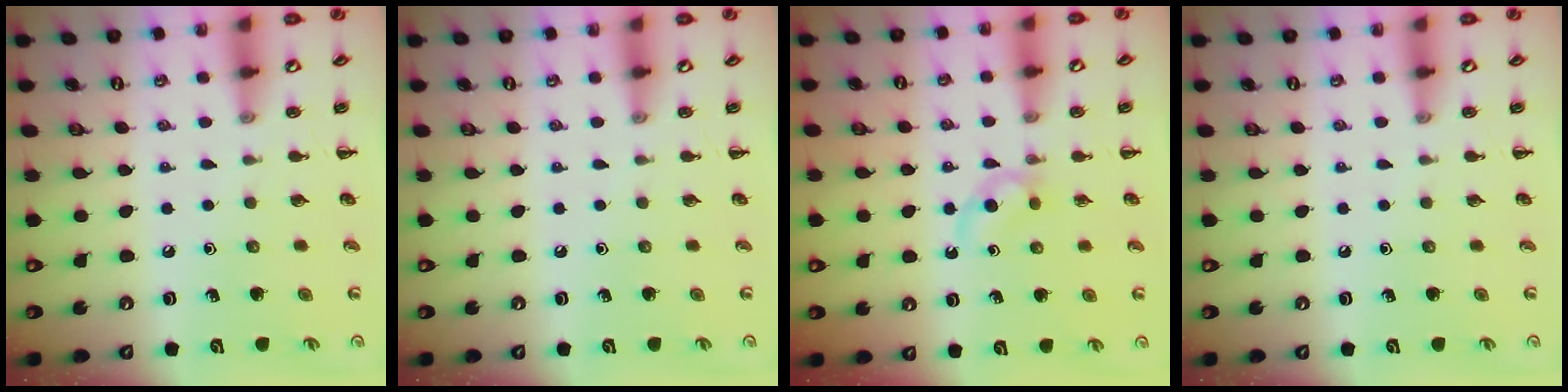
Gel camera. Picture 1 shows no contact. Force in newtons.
{"total": 0.0}
{"total": 3.6, "press": 3.3, "slide": 1.6}
{"total": 0.0}